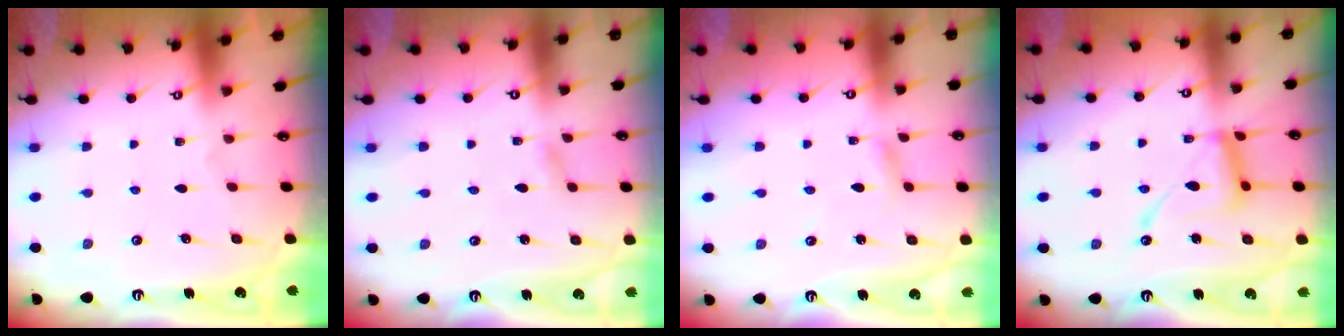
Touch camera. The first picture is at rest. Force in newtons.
{"total": 2.2, "press": 2.2, "slide": 0.3}
{"total": 2.8, "press": 2.8, "slide": 0.4}
{"total": 13.6, "press": 13.6, "slide": 1.2}